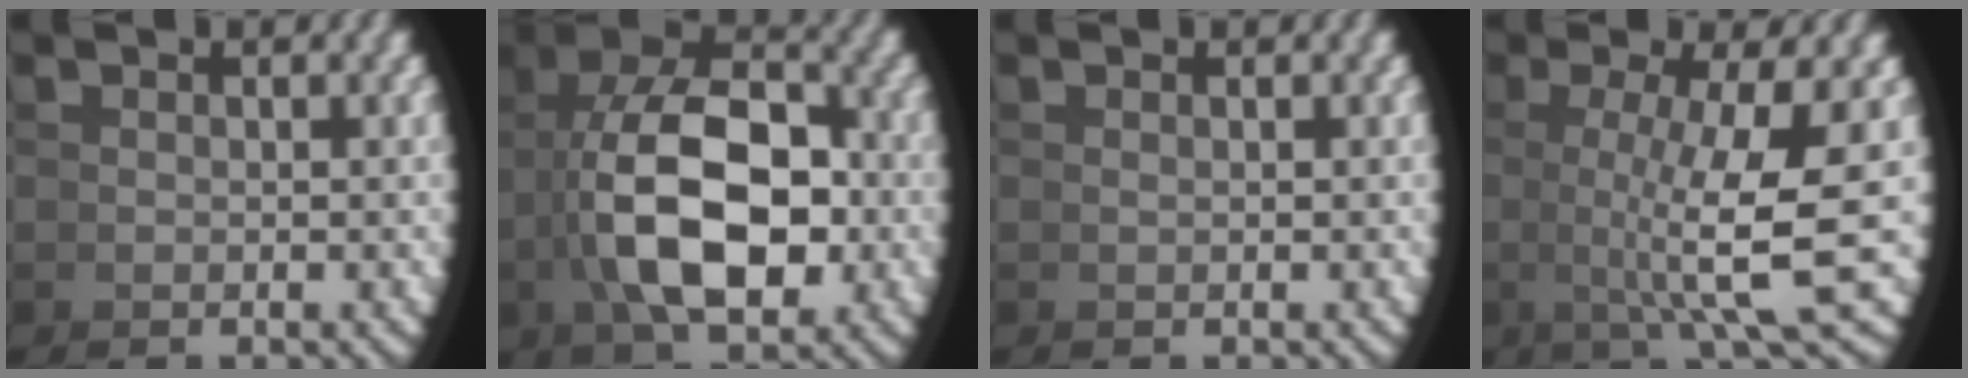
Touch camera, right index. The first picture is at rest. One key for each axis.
{"total": 10.4, "fx": 1.0, "fy": 6.1, "fz": 8.4, "tx": -0.142, "ty": -0.013, "tz": 0.024}
{"total": 0.0}
{"total": 8.2, "fx": 0.8, "fy": 1.8, "fz": 7.9, "tx": -0.115, "ty": -0.004, "tz": 0.019}